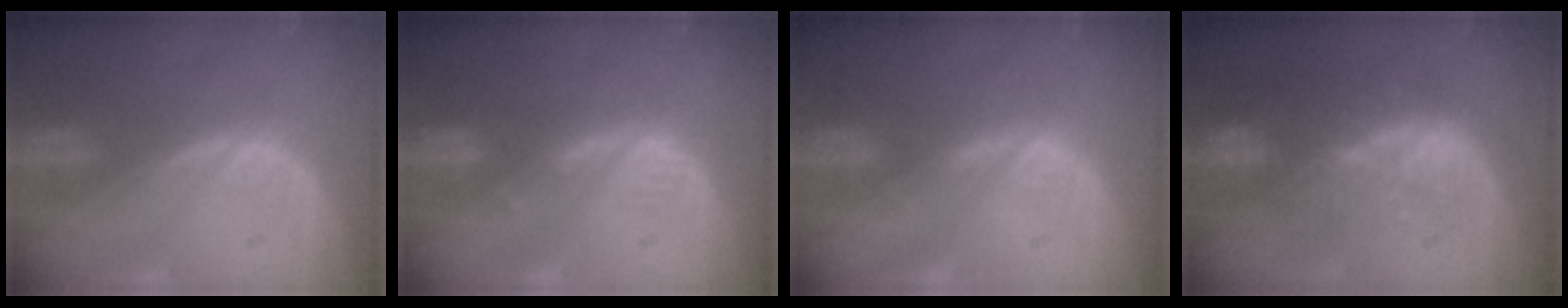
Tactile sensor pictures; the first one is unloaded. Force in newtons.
{"total": 2.0, "press": 2.0, "slide": 0.3}
{"total": 1.1, "press": 1.1, "slide": 0.2}
{"total": 10.9, "press": 9.6, "slide": 5.1}